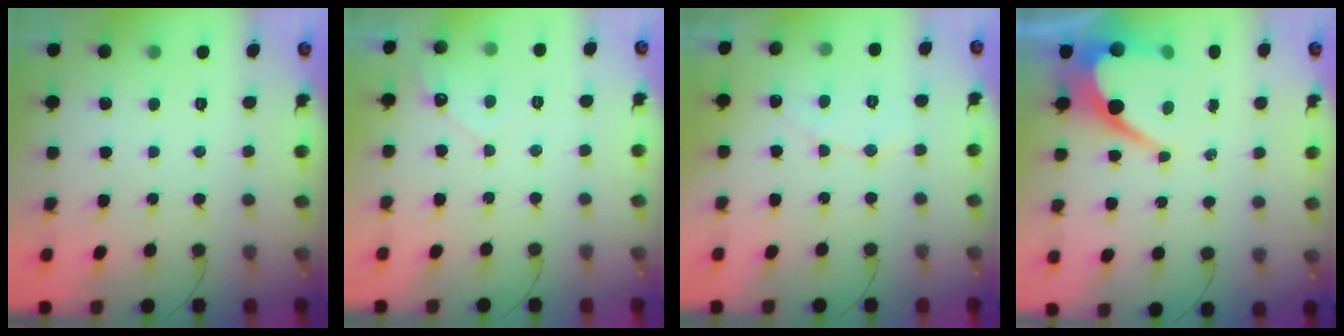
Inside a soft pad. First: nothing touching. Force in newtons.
{"total": 4.1, "press": 4.1, "slide": 0.3}
{"total": 4.8, "press": 4.8, "slide": 0.3}
{"total": 11.3, "press": 11.2, "slide": 1.2}